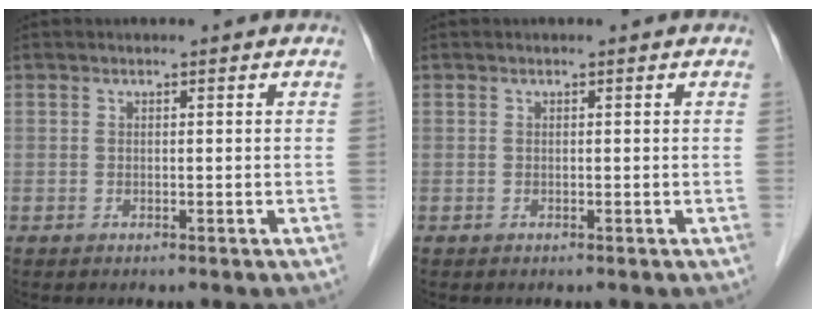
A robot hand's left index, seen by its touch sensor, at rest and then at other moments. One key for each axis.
{"total": 0.0}